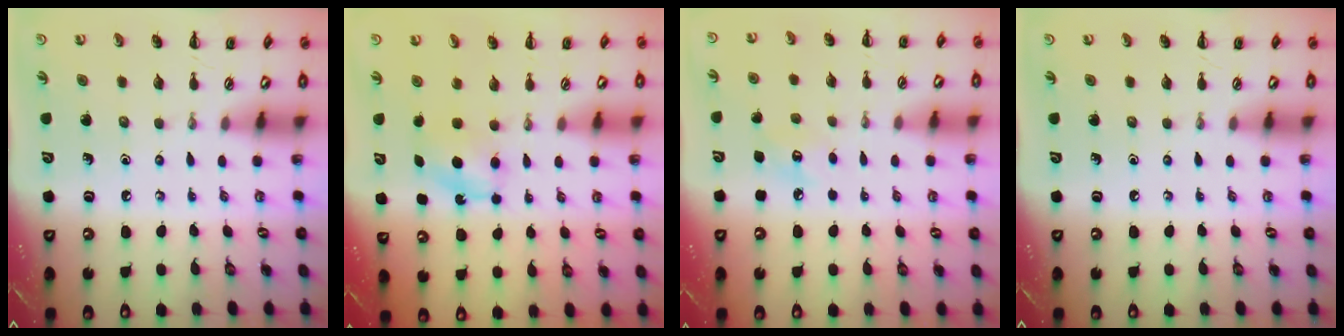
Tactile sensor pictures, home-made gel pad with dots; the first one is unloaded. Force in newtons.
{"total": 5.8, "press": 5.6, "slide": 1.7}
{"total": 6.9, "press": 6.6, "slide": 2.0}
{"total": 0.0}